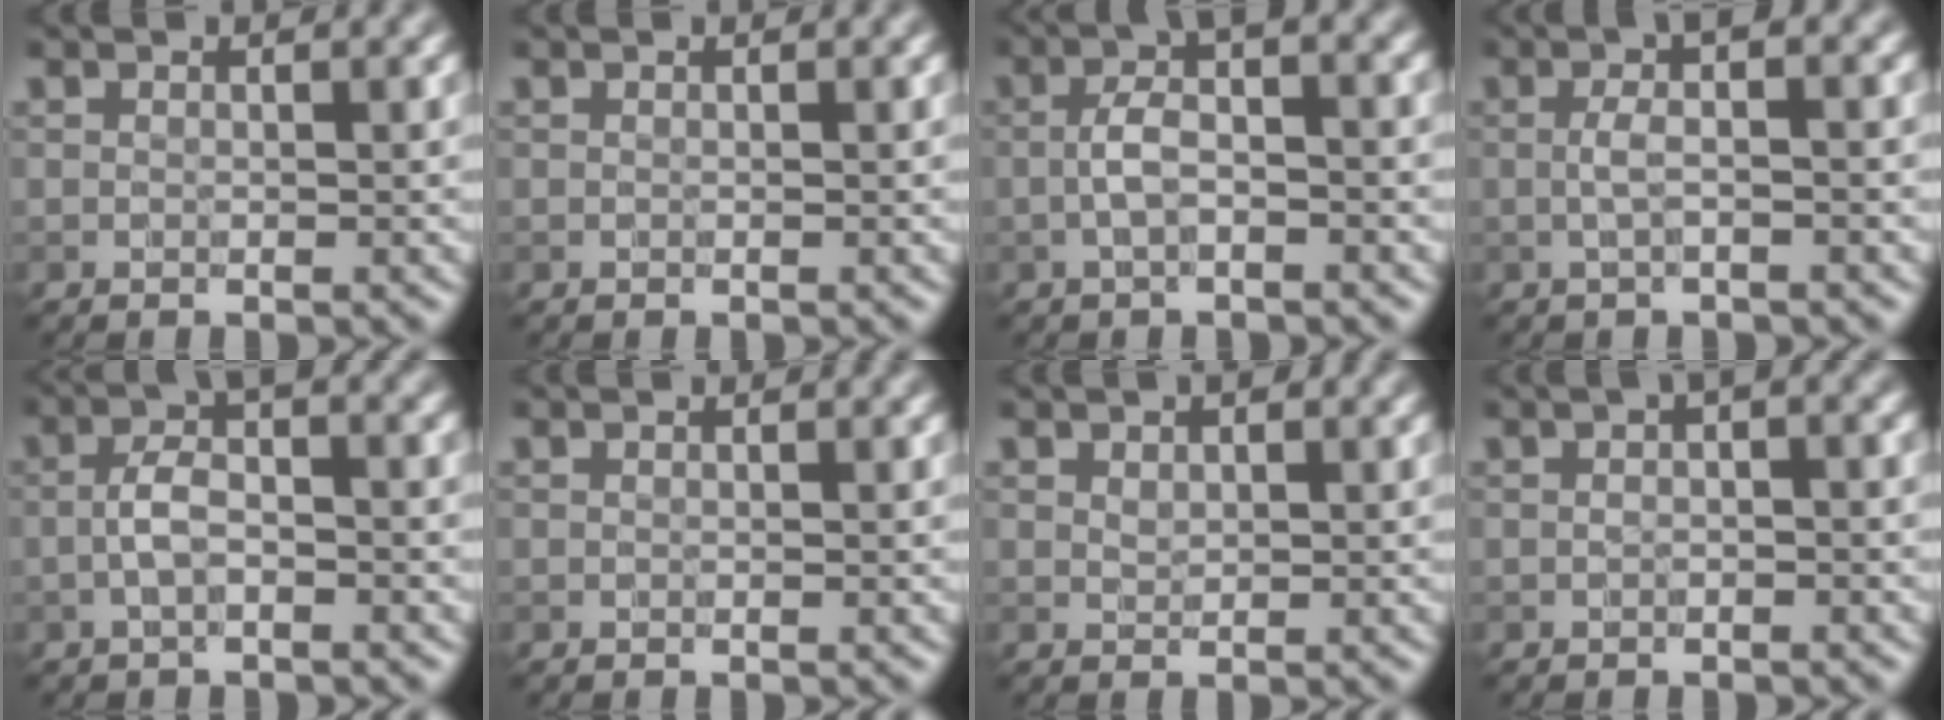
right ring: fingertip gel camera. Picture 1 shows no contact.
{"total": 0.0}
{"total": 3.1, "force": [-0.5, 1.0, 2.9], "torque": [-0.058, 0.010, -0.014]}
{"total": 2.3, "force": [0.1, 0.3, 2.3], "torque": [-0.044, 0.007, -0.002]}
{"total": 2.8, "force": [-0.7, 1.0, 2.6], "torque": [-0.051, 0.009, -0.018]}
{"total": 0.0}
{"total": 1.0, "force": [0.6, 0.6, 0.5], "torque": [-0.003, 0.000, 0.010]}
{"total": 1.4, "force": [-0.1, 0.5, 1.3], "torque": [-0.021, 0.005, -0.007]}